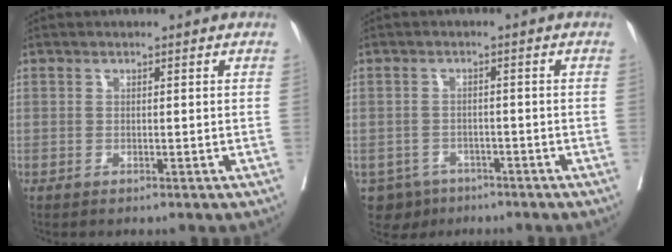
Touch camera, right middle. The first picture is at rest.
{"total": 5.0, "force": [-3.5, 3.5, 0.7], "torque": [-0.010, 0.002, -0.051]}